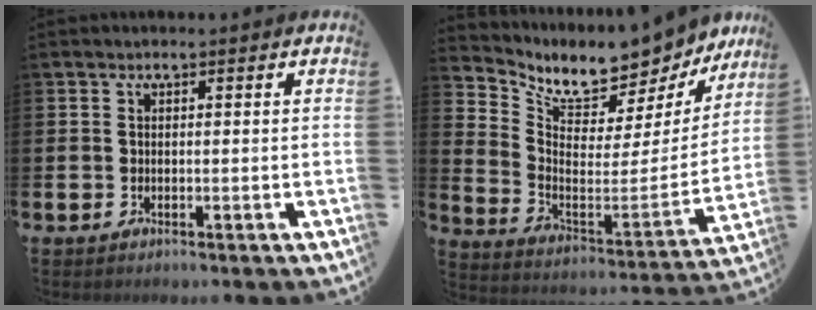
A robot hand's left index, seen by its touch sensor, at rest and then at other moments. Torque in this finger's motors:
{"motor_torque": [1.13, -1.01, 0.15, 0.02]}